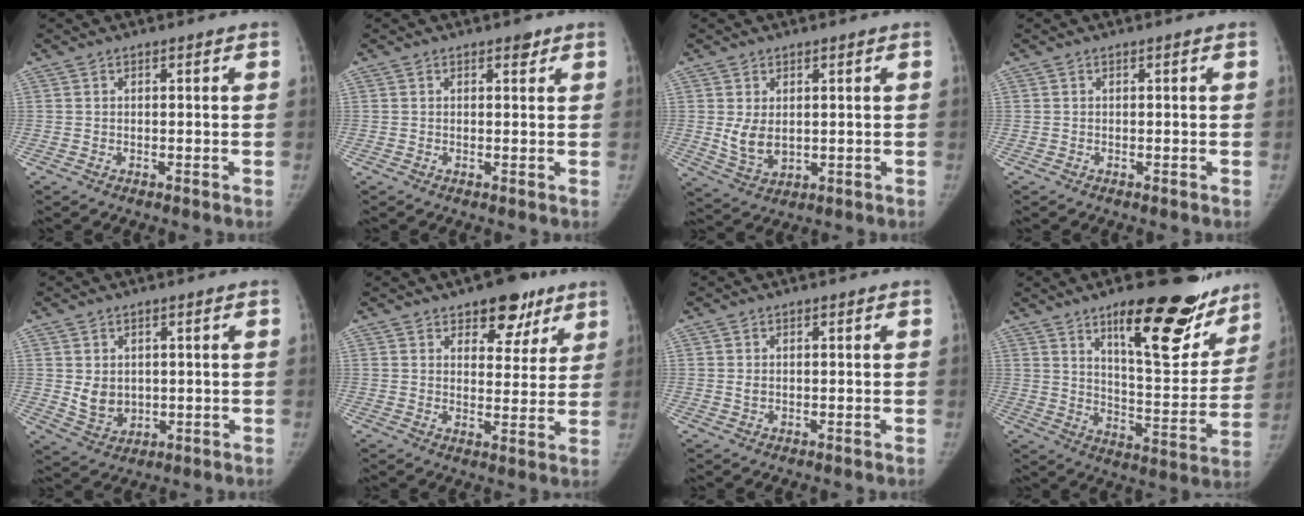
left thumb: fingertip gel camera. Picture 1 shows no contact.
{"total": 1.4, "force": [1.0, 0.8, 0.7], "torque": [0.000, -0.004, 0.010]}
{"total": 5.6, "force": [0.8, 3.7, 4.1], "torque": [-0.067, -0.018, 0.027]}
{"total": 0.0}
{"total": 5.4, "force": [0.8, 4.3, 3.1], "torque": [-0.038, -0.016, 0.033]}
{"total": 10.3, "force": [6.7, 5.5, 5.6], "torque": [-0.032, -0.032, 0.092]}
{"total": 1.1, "force": [0.5, 0.6, 0.7], "torque": [-0.011, -0.004, 0.011]}
{"total": 23.2, "force": [14.8, 8.0, 16.1], "torque": [-0.167, -0.086, 0.216]}